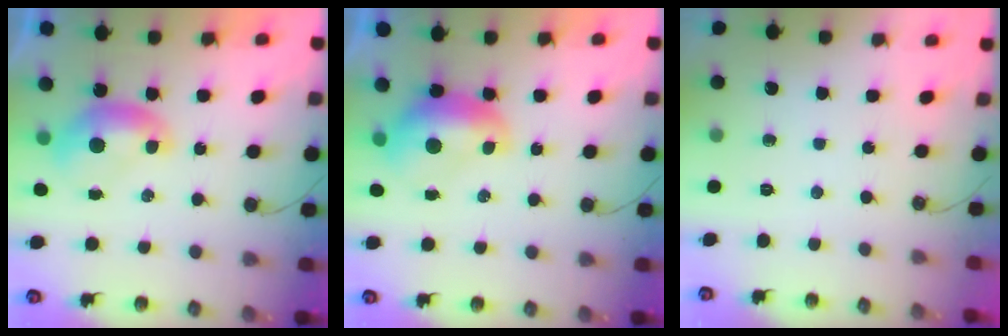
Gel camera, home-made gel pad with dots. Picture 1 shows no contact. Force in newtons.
{"total": 1.6, "press": 1.6, "slide": 0.4}
{"total": 0.0}